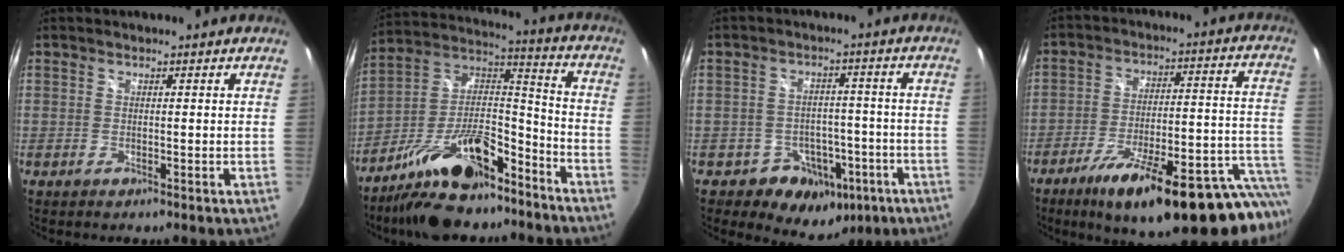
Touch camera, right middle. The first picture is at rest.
{"total": 19.0, "force": [-12.7, 7.8, 11.7], "torque": [-0.217, 0.021, -0.212]}
{"total": 10.3, "force": [-5.5, 8.0, 3.4], "torque": [-0.059, 0.026, -0.051]}
{"total": 27.4, "force": [-20.2, 4.6, 18.0], "torque": [-0.227, -0.040, -0.283]}